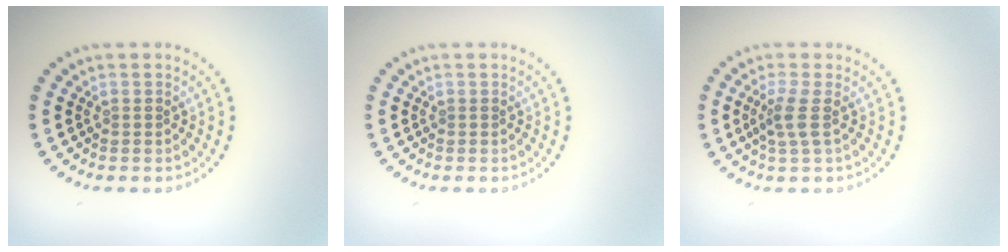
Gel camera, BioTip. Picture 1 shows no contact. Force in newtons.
{"total": 0.0}
{"total": 2.1, "press": 1.6, "slide": 1.3}